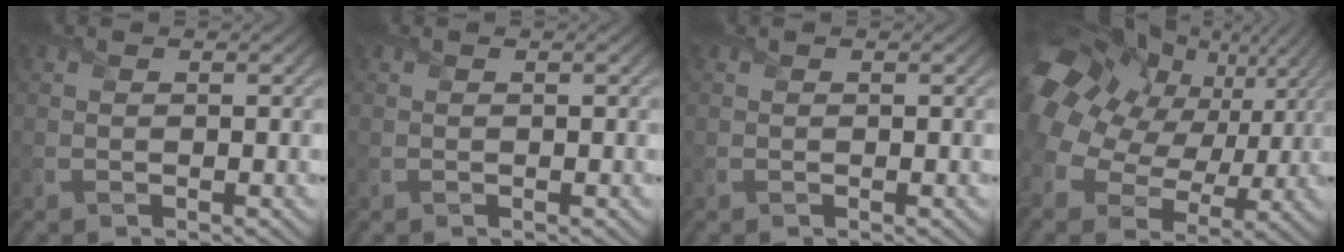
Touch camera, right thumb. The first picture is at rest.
{"total": 0.0}
{"total": 0.0}
{"total": 19.5, "force": [5.0, 14.1, 12.6], "torque": [-0.297, 0.015, 0.092]}